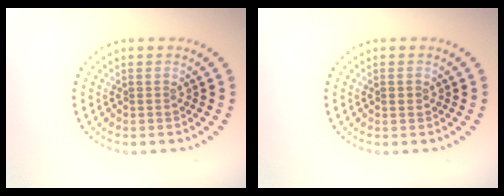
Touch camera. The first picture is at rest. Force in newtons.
{"total": 1.0, "press": 1.0, "slide": 0.1}